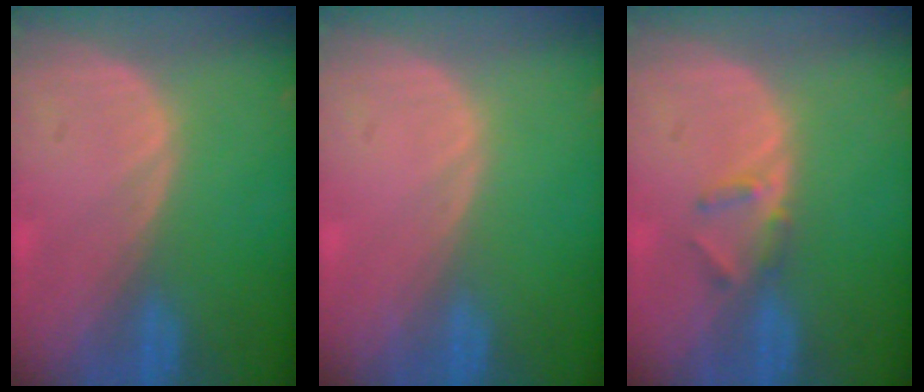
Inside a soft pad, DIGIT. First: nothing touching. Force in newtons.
{"total": 0.0}
{"total": 2.3, "press": 2.1, "slide": 0.9}